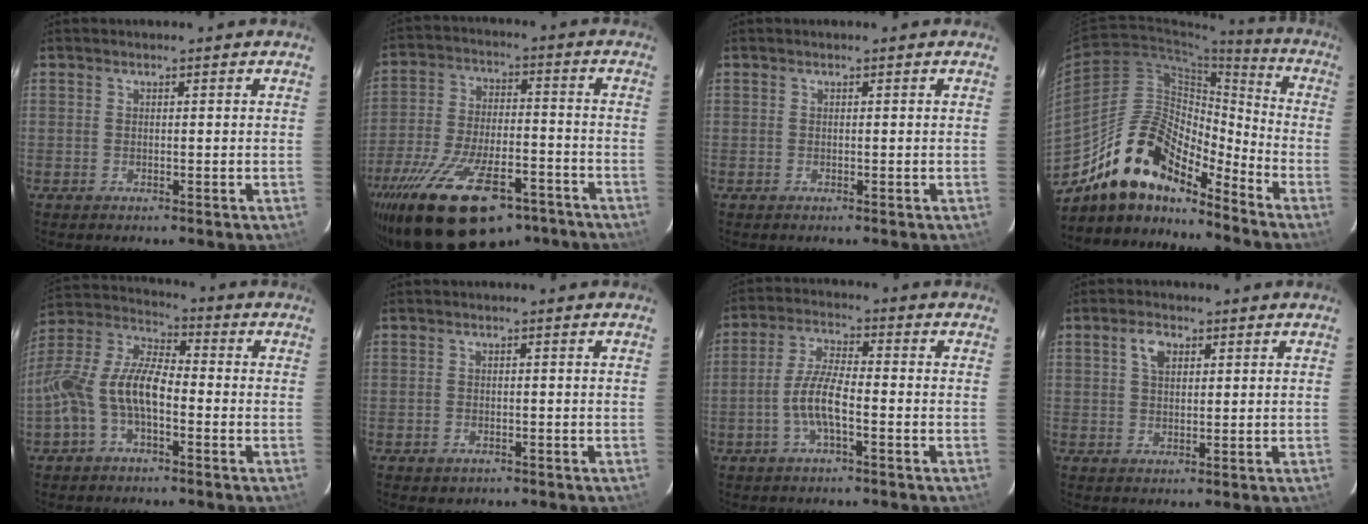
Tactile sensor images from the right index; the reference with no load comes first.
{"total": 25.2, "force": [-17.1, 10.1, 15.5], "torque": [-0.297, -0.034, -0.264]}
{"total": 0.0}
{"total": 16.1, "force": [-13.2, 5.7, 7.2], "torque": [-0.132, 0.027, -0.245]}
{"total": 12.6, "force": [-3.8, 5.6, 10.6], "torque": [-0.223, 0.013, -0.078]}
{"total": 1.8, "force": [-1.0, 1.4, 0.6], "torque": [-0.014, 0.000, -0.009]}
{"total": 6.6, "force": [-2.5, 1.4, 6.0], "torque": [-0.127, 0.007, -0.049]}
{"total": 3.6, "force": [1.5, 2.2, 2.5], "torque": [-0.045, 0.010, 0.027]}